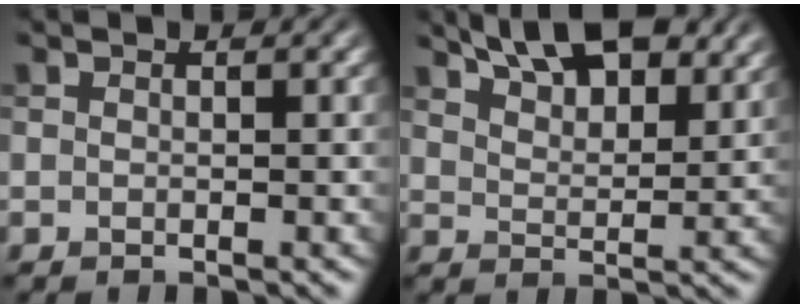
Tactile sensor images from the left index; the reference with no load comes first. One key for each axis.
{"total": 8.6, "fx": 6.5, "fy": 3.0, "fz": 4.8, "tx": -0.073, "ty": 0.017, "tz": 0.082}